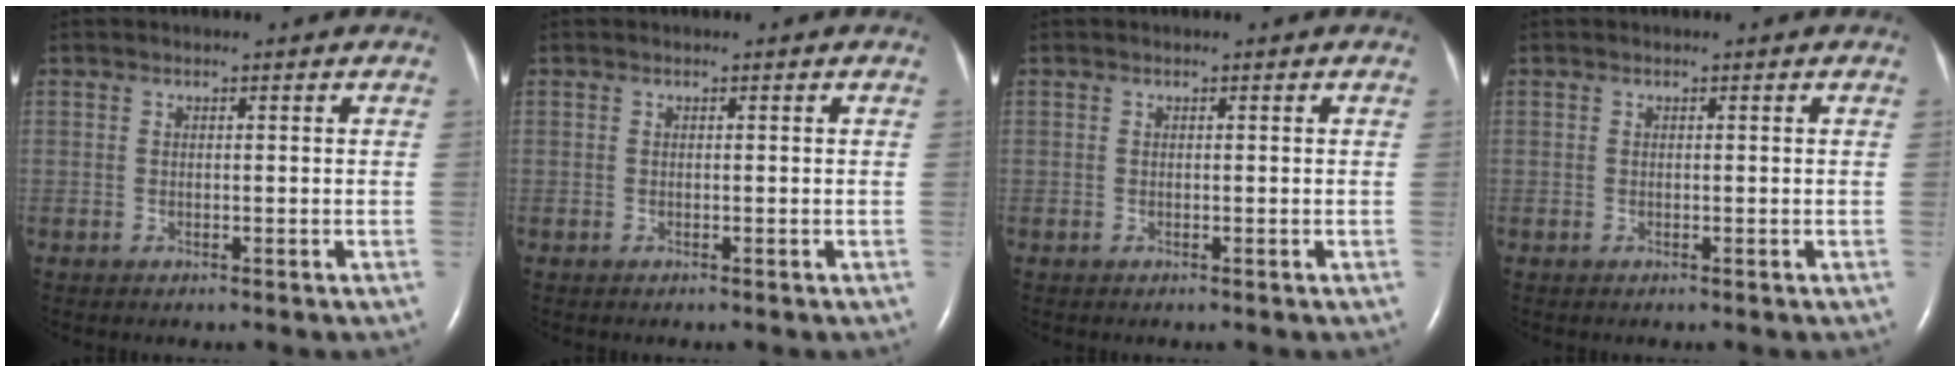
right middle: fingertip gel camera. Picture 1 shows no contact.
{"total": 0.0}
{"total": 0.0}
{"total": 0.0}